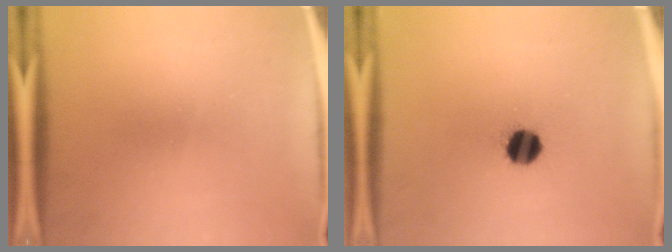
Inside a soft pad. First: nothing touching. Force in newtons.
{"total": 6.9}